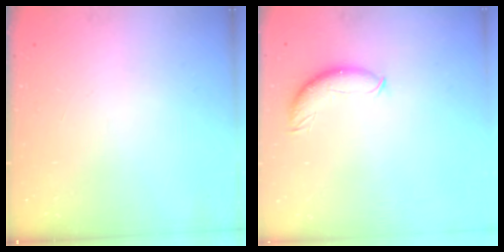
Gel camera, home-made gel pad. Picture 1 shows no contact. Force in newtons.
{"total": 8.4, "press": 8.3, "slide": 1.2}